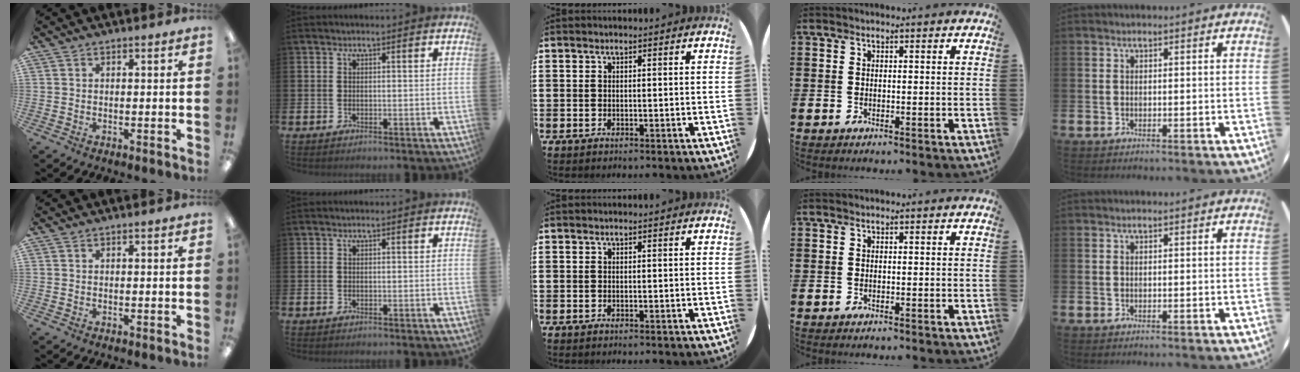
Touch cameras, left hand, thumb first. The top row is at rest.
{}